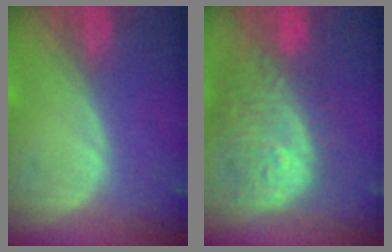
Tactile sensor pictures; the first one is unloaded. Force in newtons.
{"total": 12.2, "press": 10.9, "slide": 5.6}